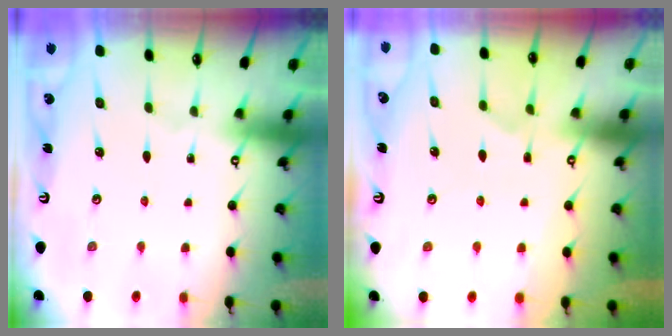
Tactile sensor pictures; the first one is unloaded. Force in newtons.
{"total": 2.6, "press": 2.3, "slide": 1.1}